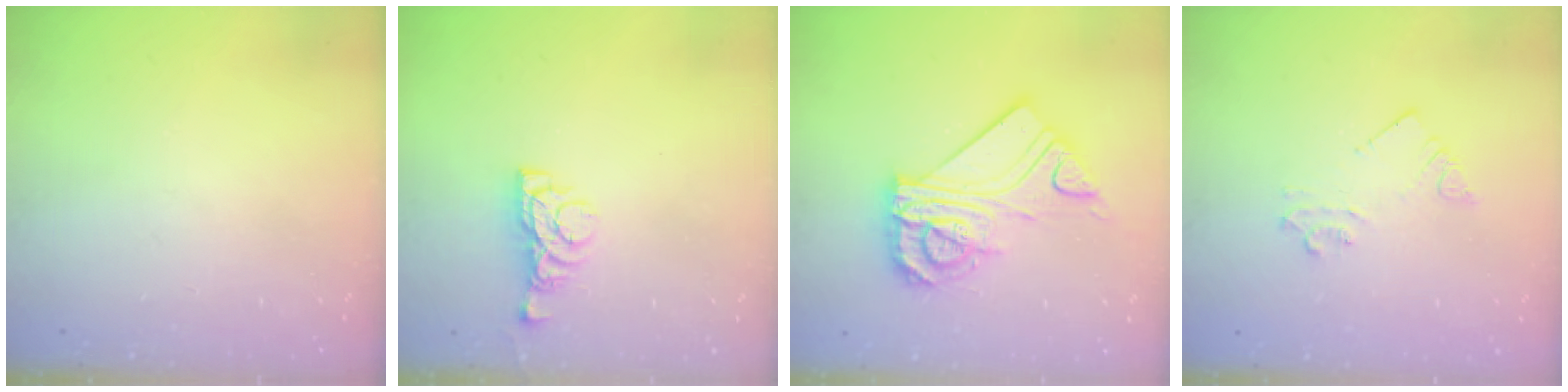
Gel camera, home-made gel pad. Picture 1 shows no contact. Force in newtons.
{"total": 5.6, "press": 5.5, "slide": 0.8}
{"total": 13.6, "press": 13.6, "slide": 0.7}
{"total": 3.2, "press": 3.2, "slide": 0.2}